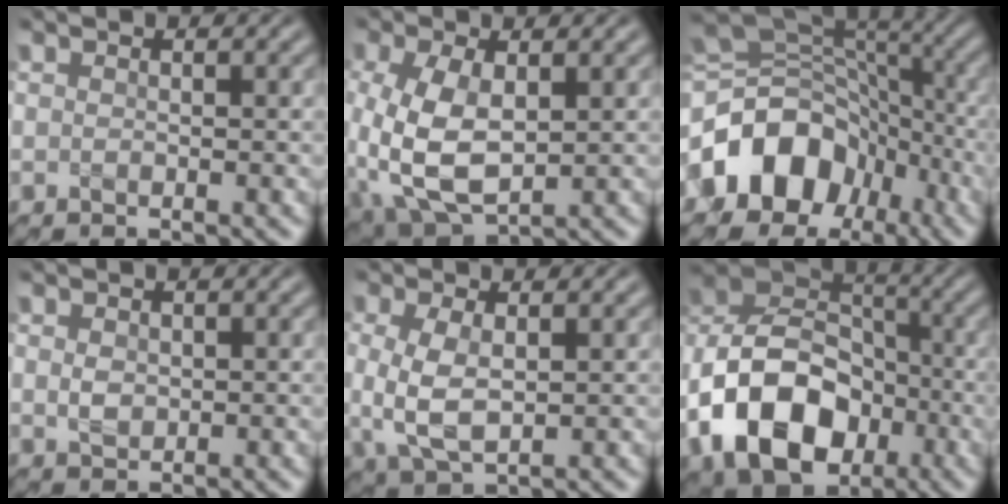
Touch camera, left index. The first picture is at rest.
{"total": 7.4, "force": [-0.1, 4.0, 6.2], "torque": [-0.150, -0.009, 0.006]}
{"total": 11.8, "force": [-4.4, 9.1, 6.0], "torque": [-0.120, -0.004, -0.082]}
{"total": 1.5, "force": [0.3, 1.1, 0.9], "torque": [-0.020, 0.000, 0.006]}
{"total": 4.6, "force": [0.2, 2.3, 4.0], "torque": [-0.096, -0.003, 0.006]}
{"total": 12.5, "force": [-4.5, 8.9, 7.6], "torque": [-0.153, 0.002, -0.096]}